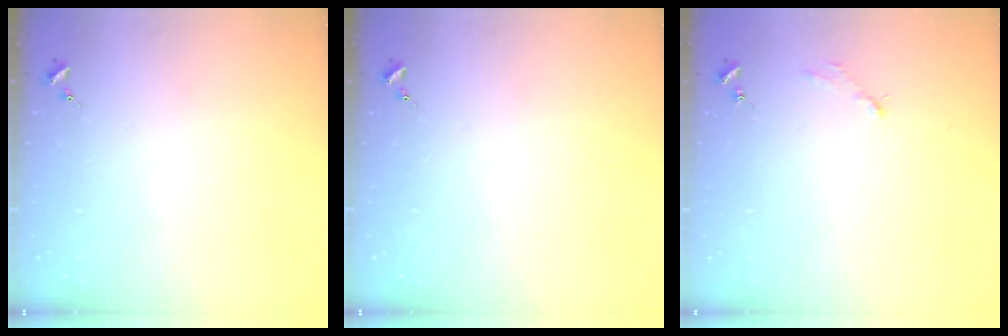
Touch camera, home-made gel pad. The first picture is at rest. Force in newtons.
{"total": 0.0}
{"total": 2.9, "press": 2.9, "slide": 0.4}